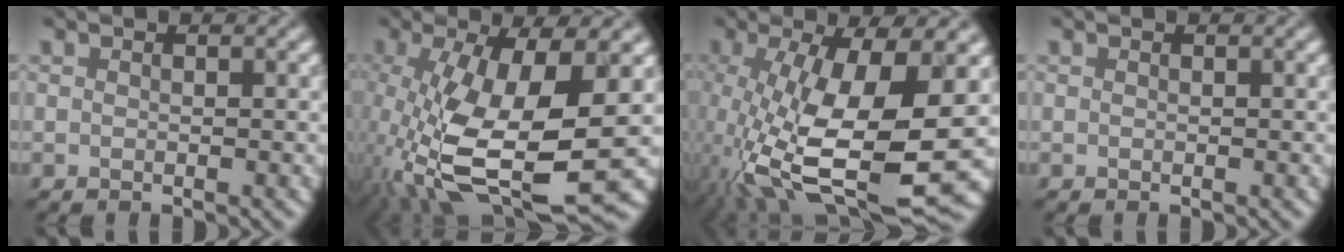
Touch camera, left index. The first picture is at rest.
{"total": 12.9, "force": [-3.1, 4.6, 11.6], "torque": [-0.243, -0.034, -0.047]}
{"total": 14.2, "force": [-3.5, 4.8, 12.9], "torque": [-0.246, -0.024, -0.056]}
{"total": 0.0}